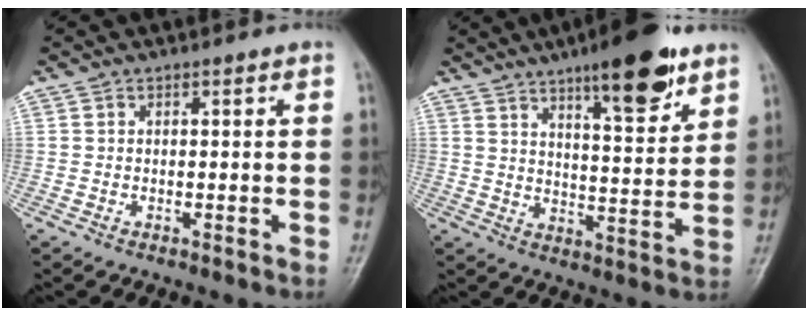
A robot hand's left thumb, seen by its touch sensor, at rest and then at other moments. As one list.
[{"total": 14.8, "force": [9.4, 4.0, 10.7], "torque": [-0.134, -0.052, 0.141]}]